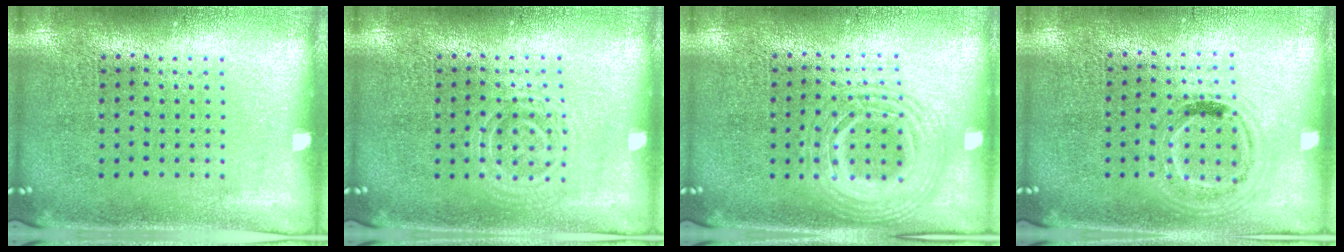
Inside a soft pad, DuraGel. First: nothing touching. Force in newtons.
{"total": 1.7, "press": 1.7, "slide": 0.4}
{"total": 2.6, "press": 2.6, "slide": 0.3}
{"total": 0.9, "press": 0.9, "slide": 0.3}